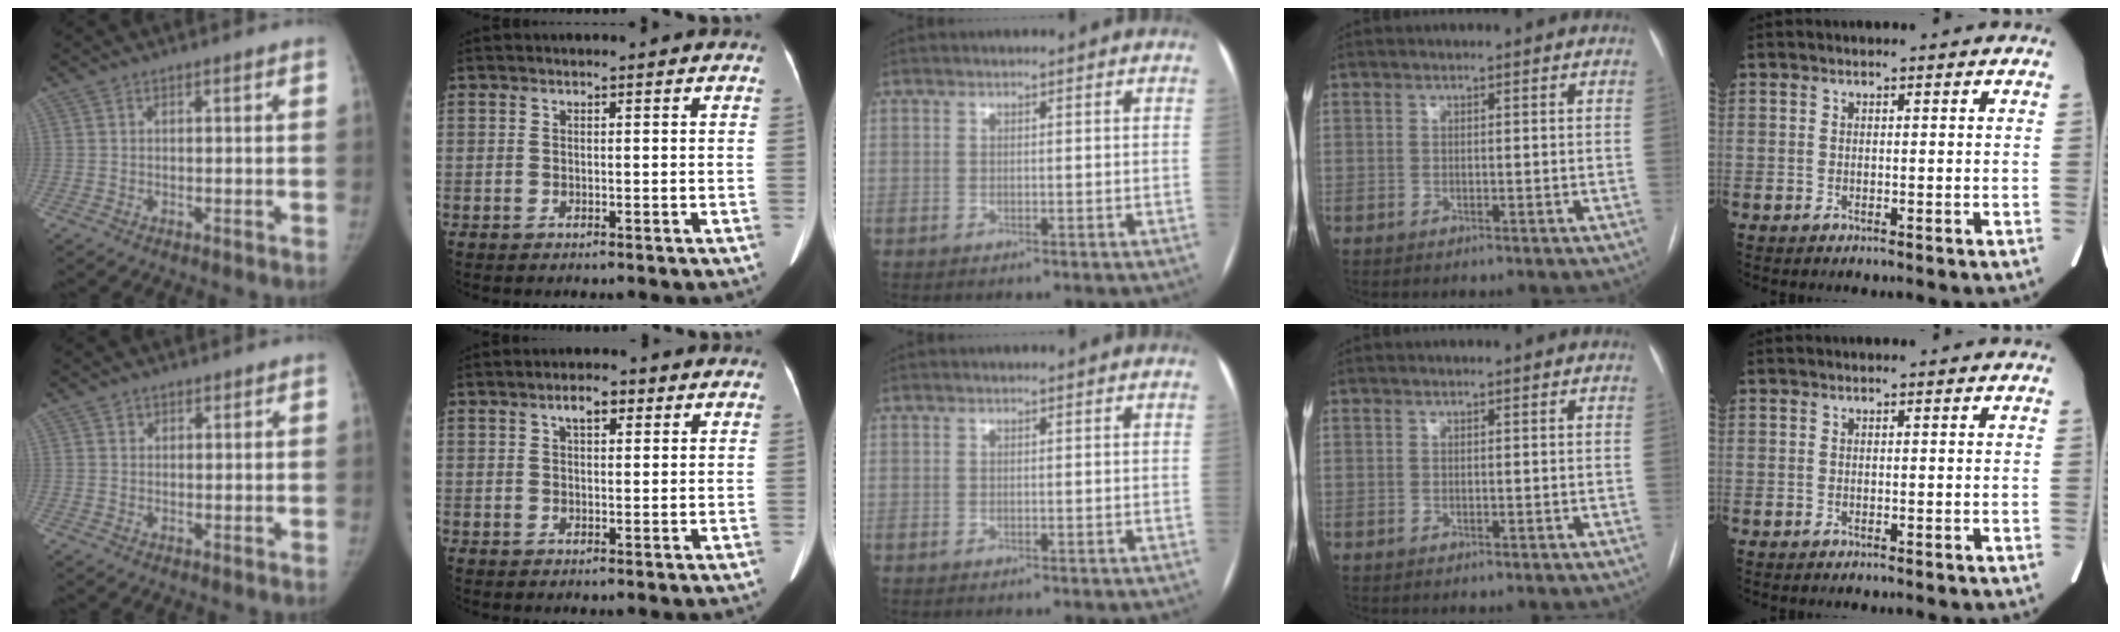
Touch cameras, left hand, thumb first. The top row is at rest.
{"thumb": {"total": 1.2, "force": [0.8, 0.9, 0.0], "torque": [0.015, -0.004, 0.008]}, "index": {"total": 3.3, "force": [1.6, 1.5, 2.4], "torque": [-0.043, 0.012, 0.025]}}